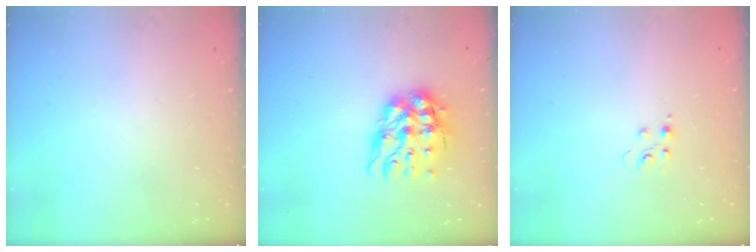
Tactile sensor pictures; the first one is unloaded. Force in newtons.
{"total": 12.6, "press": 12.5, "slide": 1.4}
{"total": 3.8, "press": 3.8, "slide": 0.4}